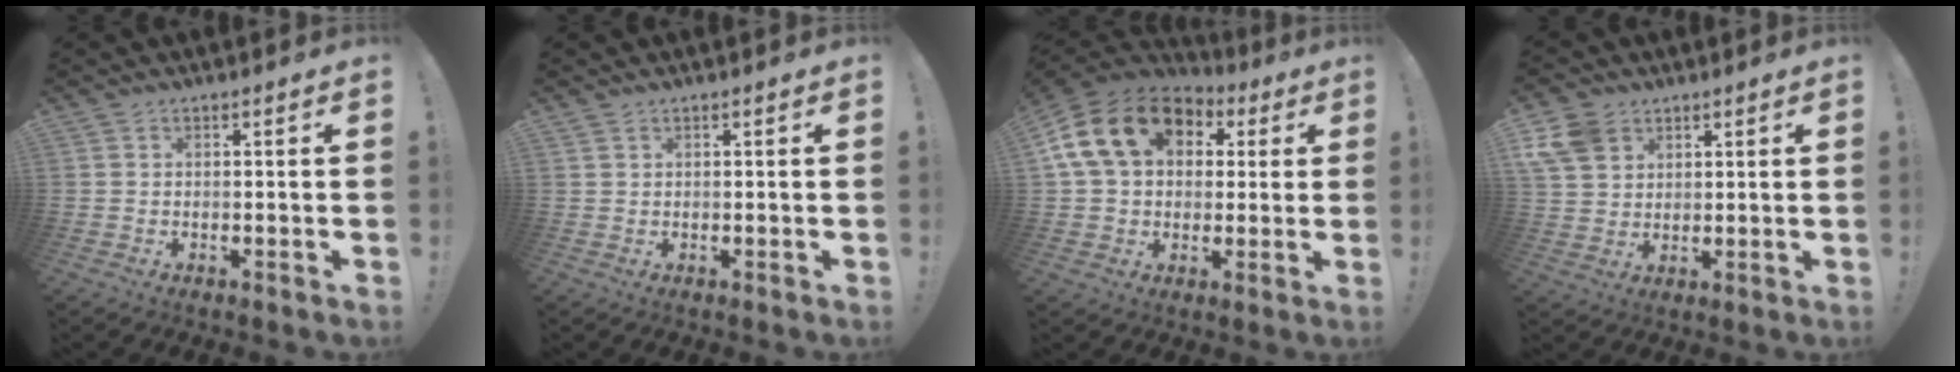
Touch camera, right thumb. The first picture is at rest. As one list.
[{"total": 0.6, "force": [0.4, 0.3, 0.2], "torque": [-0.006, 0.000, 0.008]}, {"total": 19.1, "force": [6.0, 13.5, 12.1], "torque": [-0.204, -0.002, 0.111]}, {"total": 9.7, "force": [4.9, 7.1, 4.3], "torque": [-0.093, -0.018, 0.101]}]